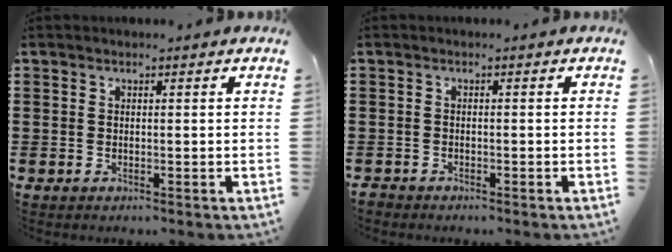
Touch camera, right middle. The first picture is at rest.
{"total": 1.0, "force": [-1.0, 0.2, 0.0], "torque": [-0.003, 0.000, -0.021]}